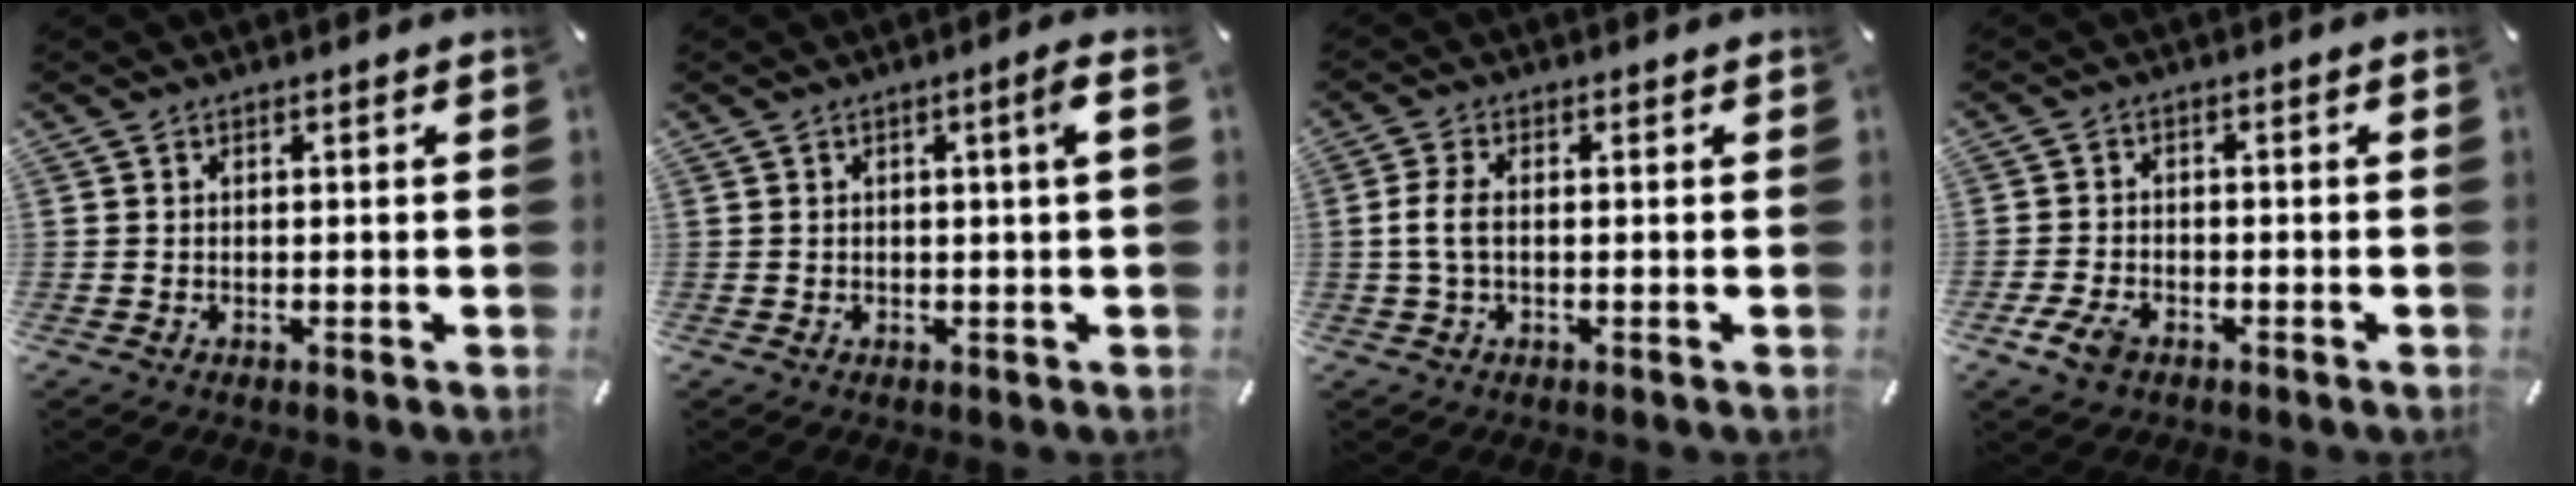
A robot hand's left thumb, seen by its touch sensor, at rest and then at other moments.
{"total": 3.2, "force": [0.5, 0.0, 3.2], "torque": [-0.050, -0.006, 0.004]}
{"total": 4.6, "force": [-0.1, 2.3, 4.0], "torque": [-0.095, -0.002, -0.008]}
{"total": 4.9, "force": [-2.7, 2.9, 2.9], "torque": [-0.072, 0.007, -0.054]}